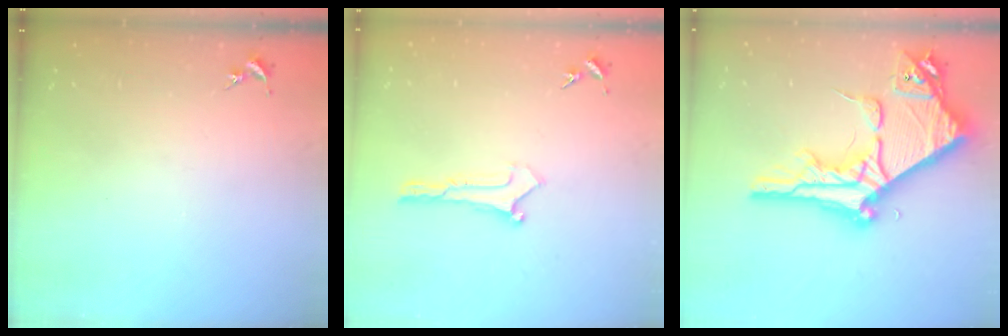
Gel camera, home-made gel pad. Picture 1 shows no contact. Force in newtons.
{"total": 0.0}
{"total": 13.6, "press": 13.6, "slide": 1.4}